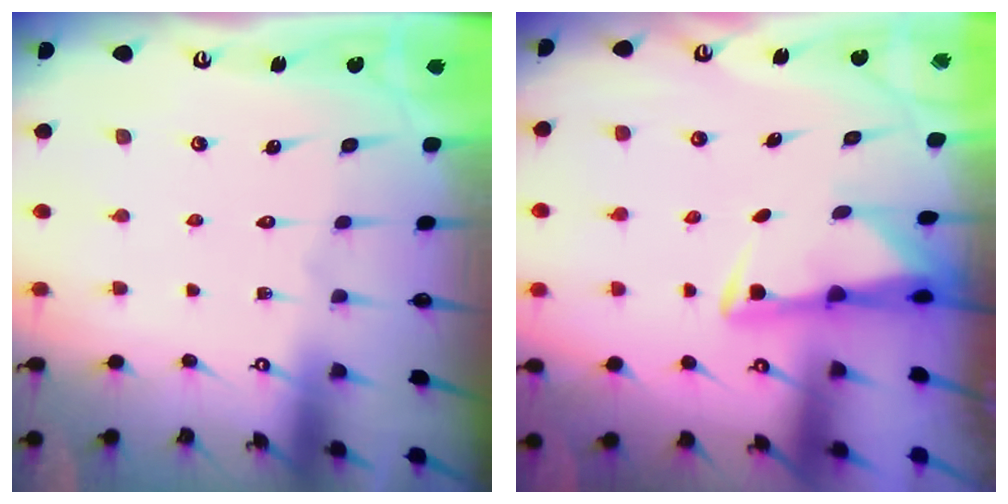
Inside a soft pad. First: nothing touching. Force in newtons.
{"total": 3.0, "press": 2.9, "slide": 0.5}